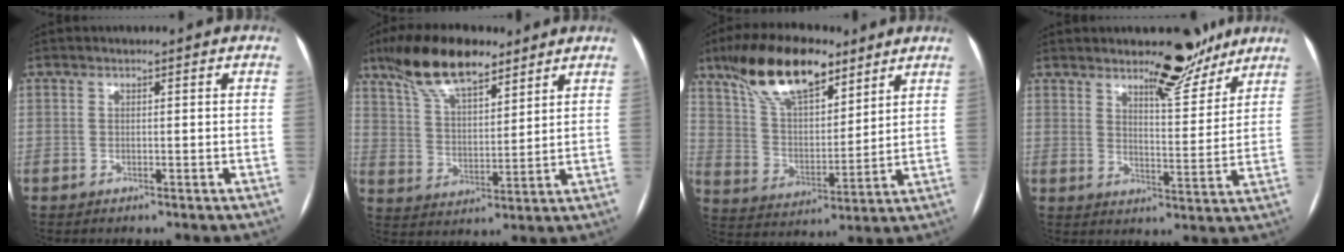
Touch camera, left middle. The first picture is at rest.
{"total": 12.9, "force": [9.6, 4.2, 7.6], "torque": [-0.145, 0.020, 0.175]}
{"total": 16.2, "force": [11.0, 6.1, 10.2], "torque": [-0.191, 0.025, 0.205]}
{"total": 8.2, "force": [6.8, 2.1, 4.1], "torque": [-0.056, -0.014, 0.104]}